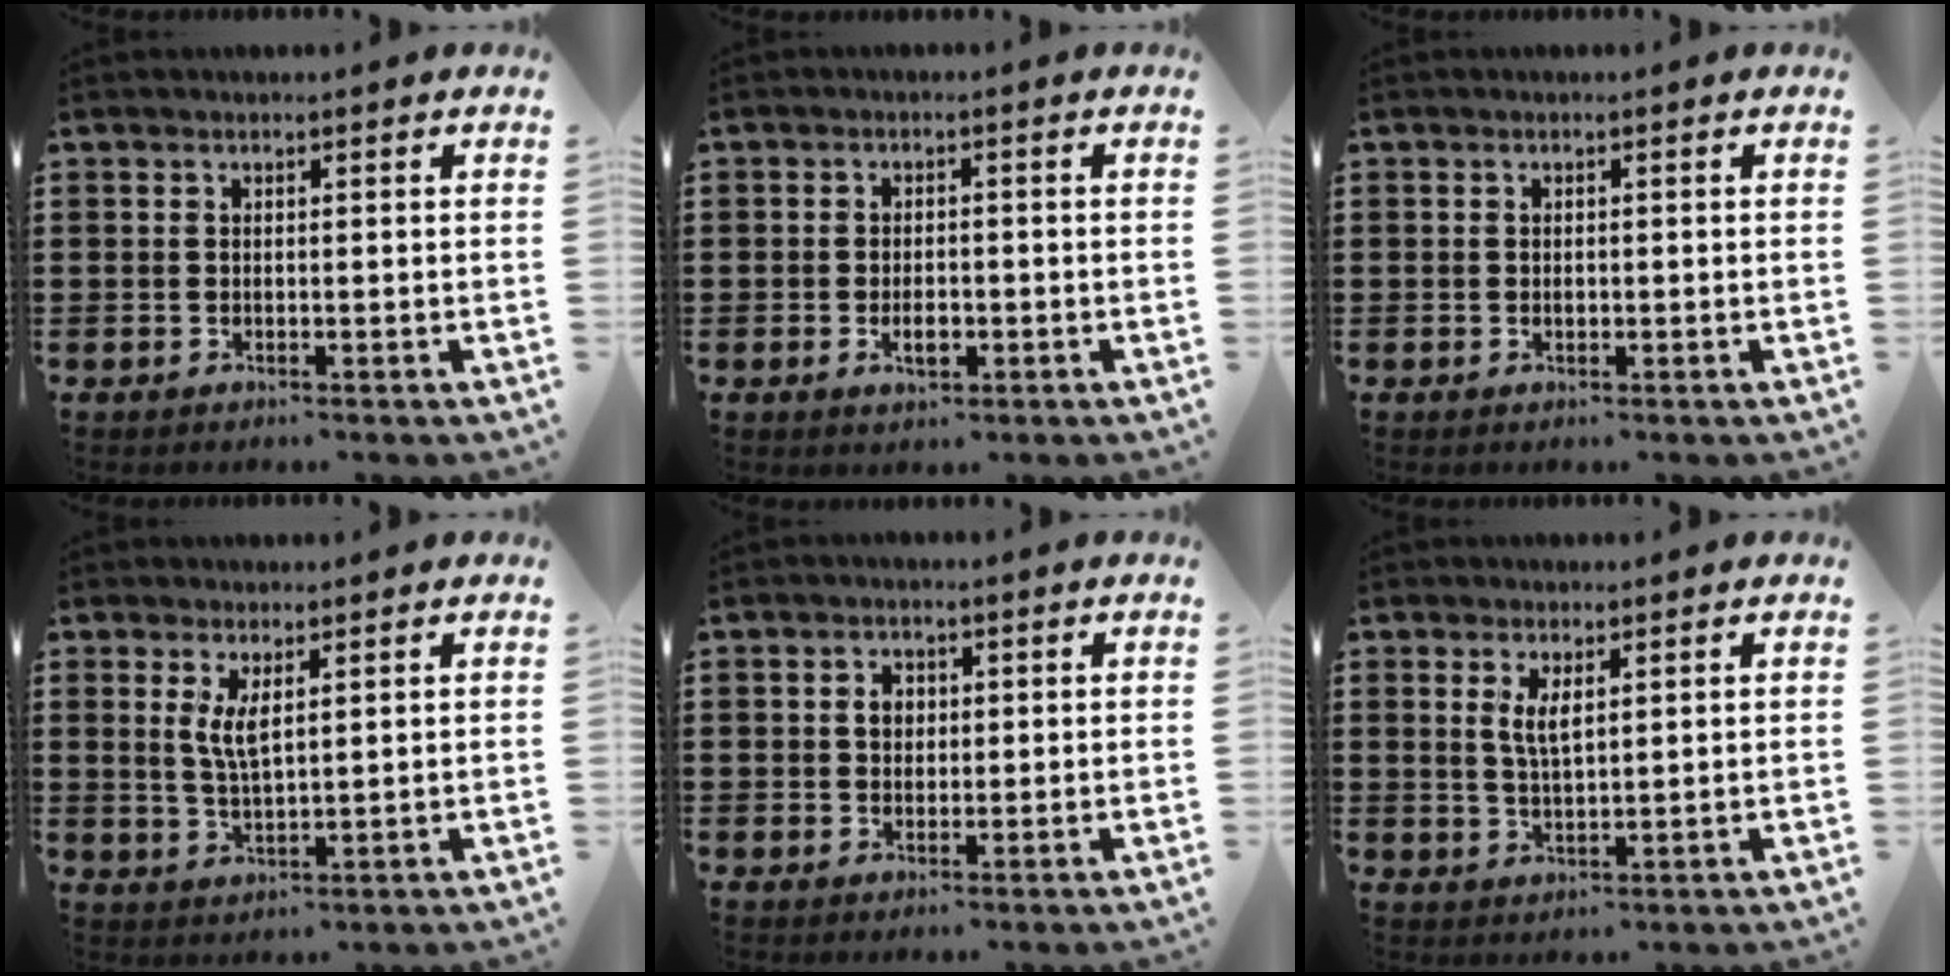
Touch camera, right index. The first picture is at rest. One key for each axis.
{"total": 2.9, "fx": -1.0, "fy": 1.4, "fz": 2.3, "tx": -0.044, "ty": 0.001, "tz": -0.017}
{"total": 0.5, "fx": -0.1, "fy": 0.3, "fz": 0.4, "tx": -0.009, "ty": -0.001, "tz": -0.001}
{"total": 3.6, "fx": 1.5, "fy": 1.0, "fz": 3.0, "tx": -0.064, "ty": 0.002, "tz": 0.027}
{"total": 2.1, "fx": 0.3, "fy": 1.7, "fz": 1.2, "tx": -0.028, "ty": 0.010, "tz": 0.005}
{"total": 3.3, "fx": 1.4, "fy": 1.1, "fz": 2.7, "tx": -0.057, "ty": 0.004, "tz": 0.024}